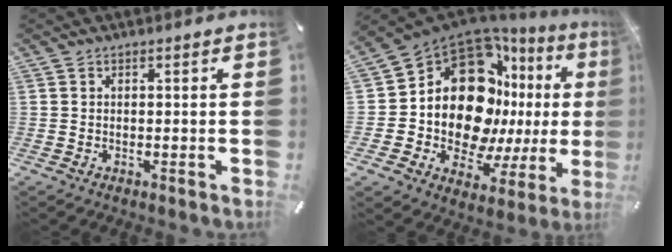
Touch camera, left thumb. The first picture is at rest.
{"total": 21.0, "force": [5.1, 13.8, 15.0], "torque": [-0.277, -0.072, 0.090]}